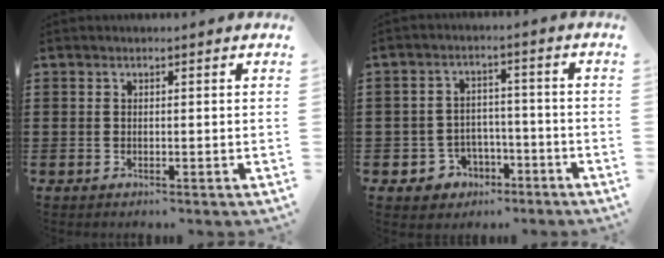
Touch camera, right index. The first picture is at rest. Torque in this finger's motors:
{"motor_torque": [0.08, -0.31, 0.26, 0.05]}